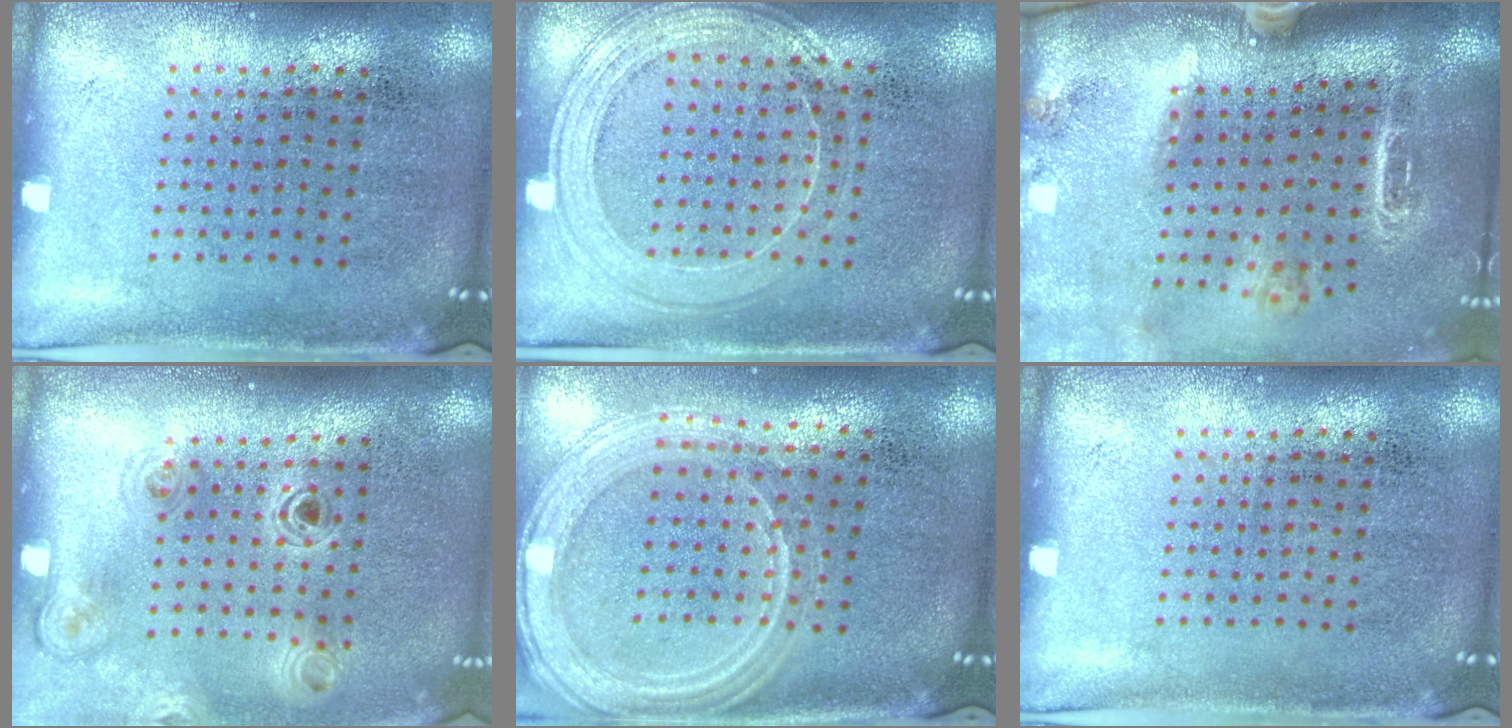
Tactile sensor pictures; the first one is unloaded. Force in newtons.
{"total": 1.5, "press": 1.5, "slide": 0.4}
{"total": 2.6, "press": 2.0, "slide": 1.7}
{"total": 1.1, "press": 1.1, "slide": 0.2}
{"total": 1.7, "press": 1.6, "slide": 0.4}
{"total": 0.0}